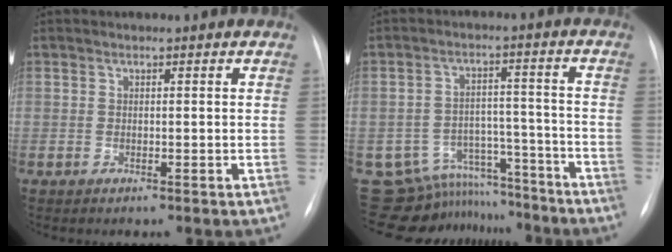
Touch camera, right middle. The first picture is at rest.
{"total": 12.9, "force": [-11.6, 5.7, 0.8], "torque": [-0.016, 0.058, -0.159]}